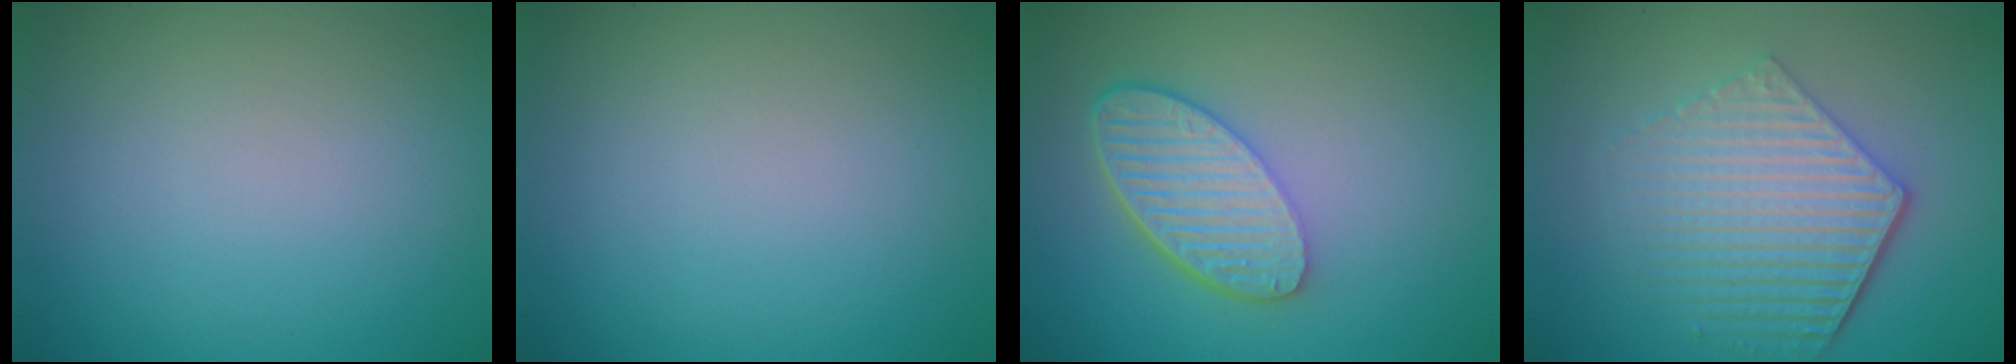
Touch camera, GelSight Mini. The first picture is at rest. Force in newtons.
{"total": 0.0}
{"total": 5.9, "press": 4.6, "slide": 3.8}
{"total": 6.2, "press": 4.5, "slide": 4.2}